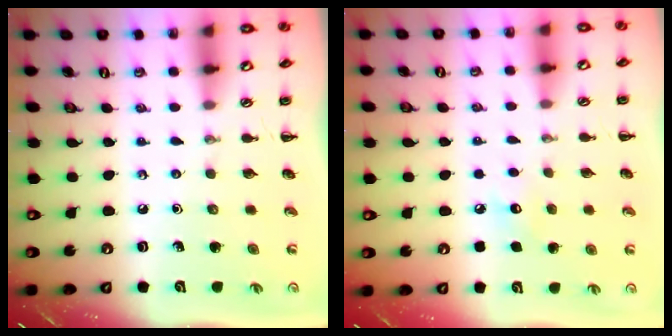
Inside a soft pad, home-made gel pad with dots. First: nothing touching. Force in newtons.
{"total": 5.1, "press": 5.0, "slide": 1.3}